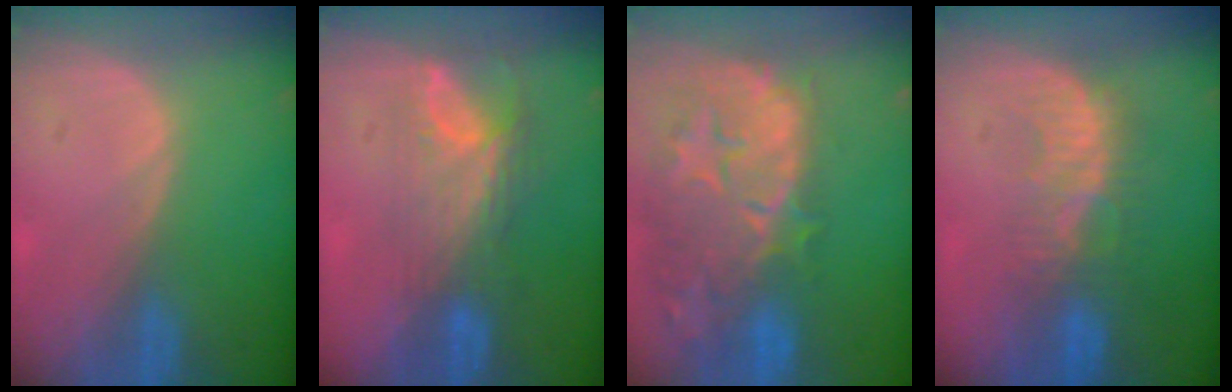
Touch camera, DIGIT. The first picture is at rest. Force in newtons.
{"total": 8.0, "press": 6.6, "slide": 4.5}
{"total": 14.7, "press": 11.9, "slide": 8.6}
{"total": 6.2, "press": 6.0, "slide": 1.7}